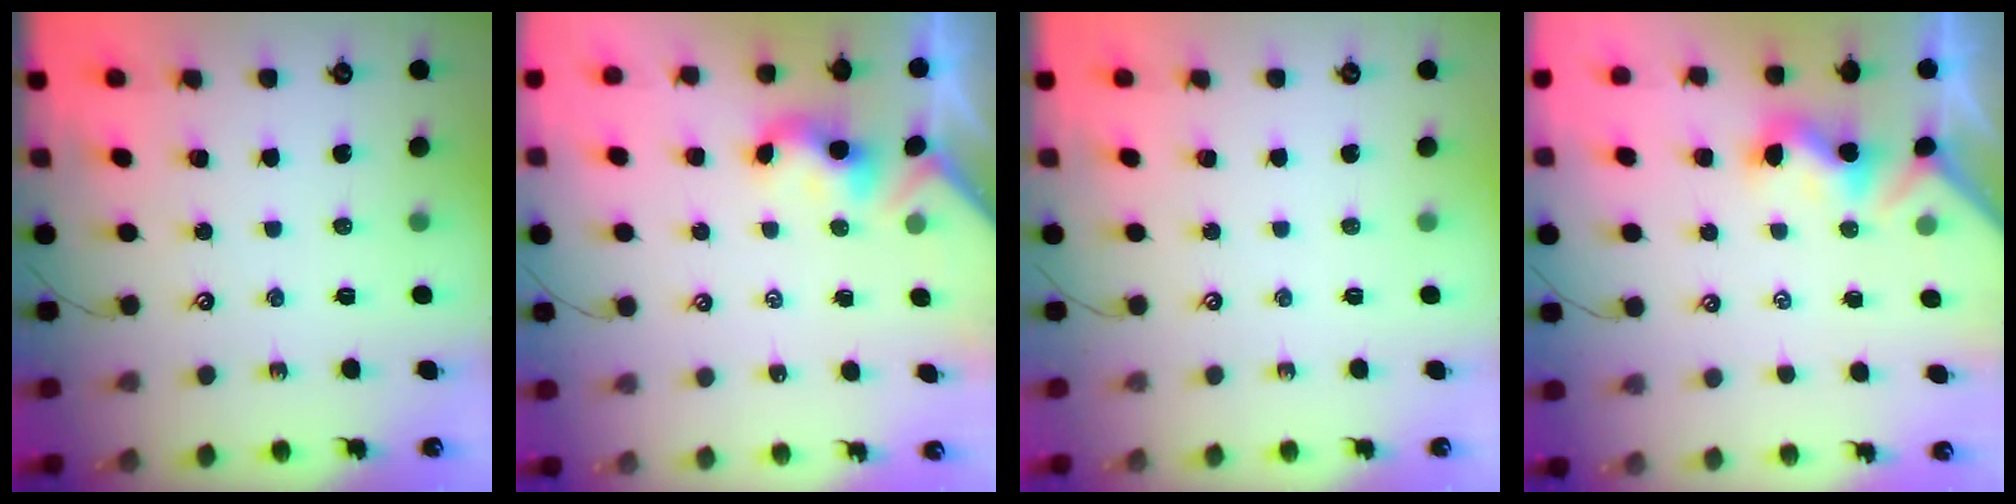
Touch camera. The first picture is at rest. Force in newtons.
{"total": 2.4, "press": 2.3, "slide": 0.2}
{"total": 0.0}
{"total": 1.4, "press": 1.3, "slide": 0.5}